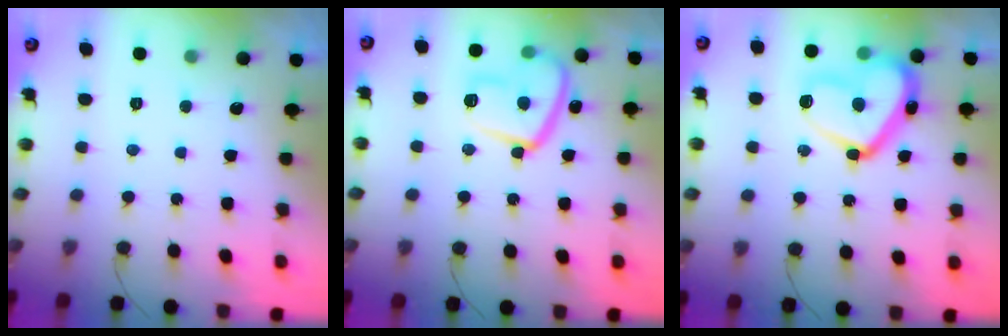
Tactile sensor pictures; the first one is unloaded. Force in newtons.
{"total": 16.0, "press": 15.9, "slide": 1.4}
{"total": 18.5, "press": 18.4, "slide": 1.4}